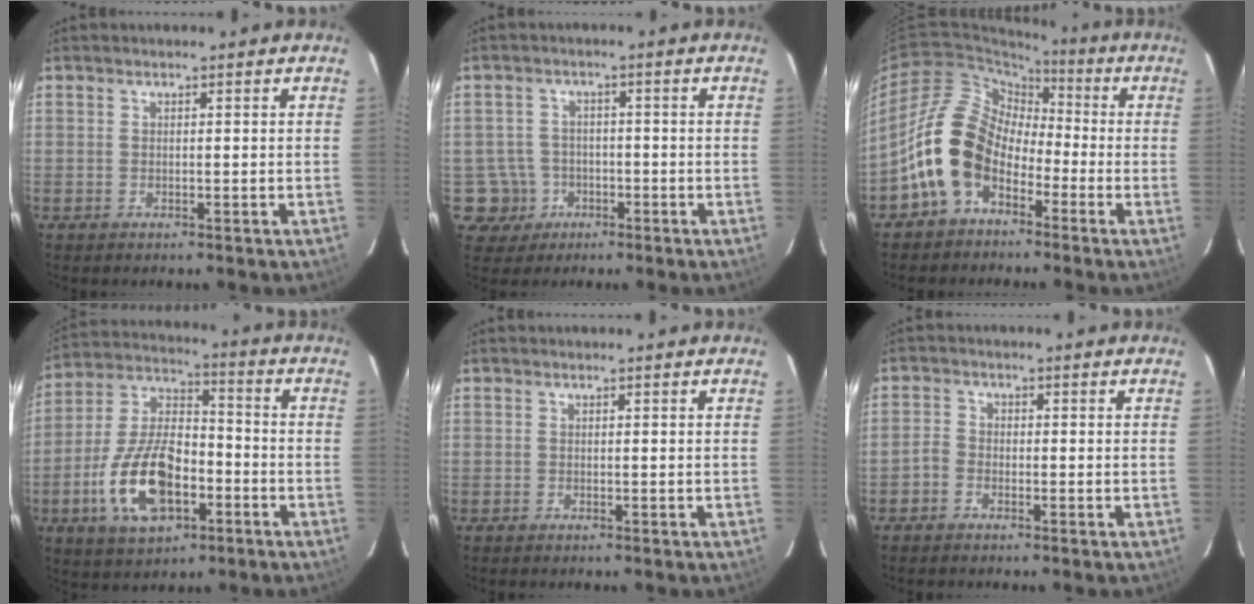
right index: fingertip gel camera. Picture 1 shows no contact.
{"total": 5.7, "force": [-2.0, 5.3, 0.3], "torque": [-0.020, 0.023, -0.028]}
{"total": 13.0, "force": [-5.6, 9.1, 7.3], "torque": [-0.143, 0.021, -0.104]}
{"total": 16.8, "force": [-6.1, 8.9, 12.9], "torque": [-0.268, 0.010, -0.102]}
{"total": 0.0}
{"total": 2.0, "force": [-1.4, 1.4, 0.4], "torque": [-0.010, 0.004, -0.029]}